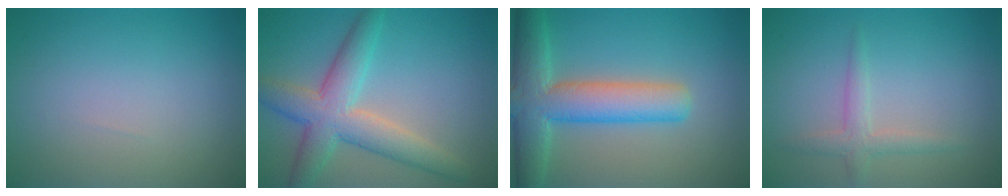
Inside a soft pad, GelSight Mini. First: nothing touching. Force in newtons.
{"total": 6.2, "press": 6.2, "slide": 0.2}
{"total": 7.6, "press": 7.6, "slide": 0.5}
{"total": 1.9, "press": 1.9, "slide": 0.1}